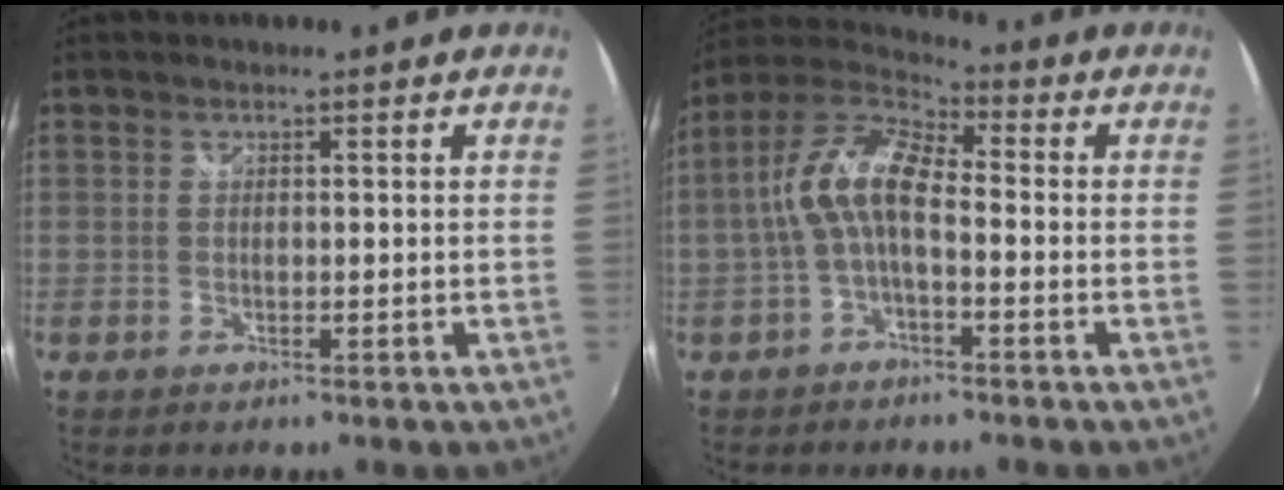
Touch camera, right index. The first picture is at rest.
{"total": 9.9, "force": [-1.4, 4.0, 9.0], "torque": [-0.192, 0.021, -0.031]}